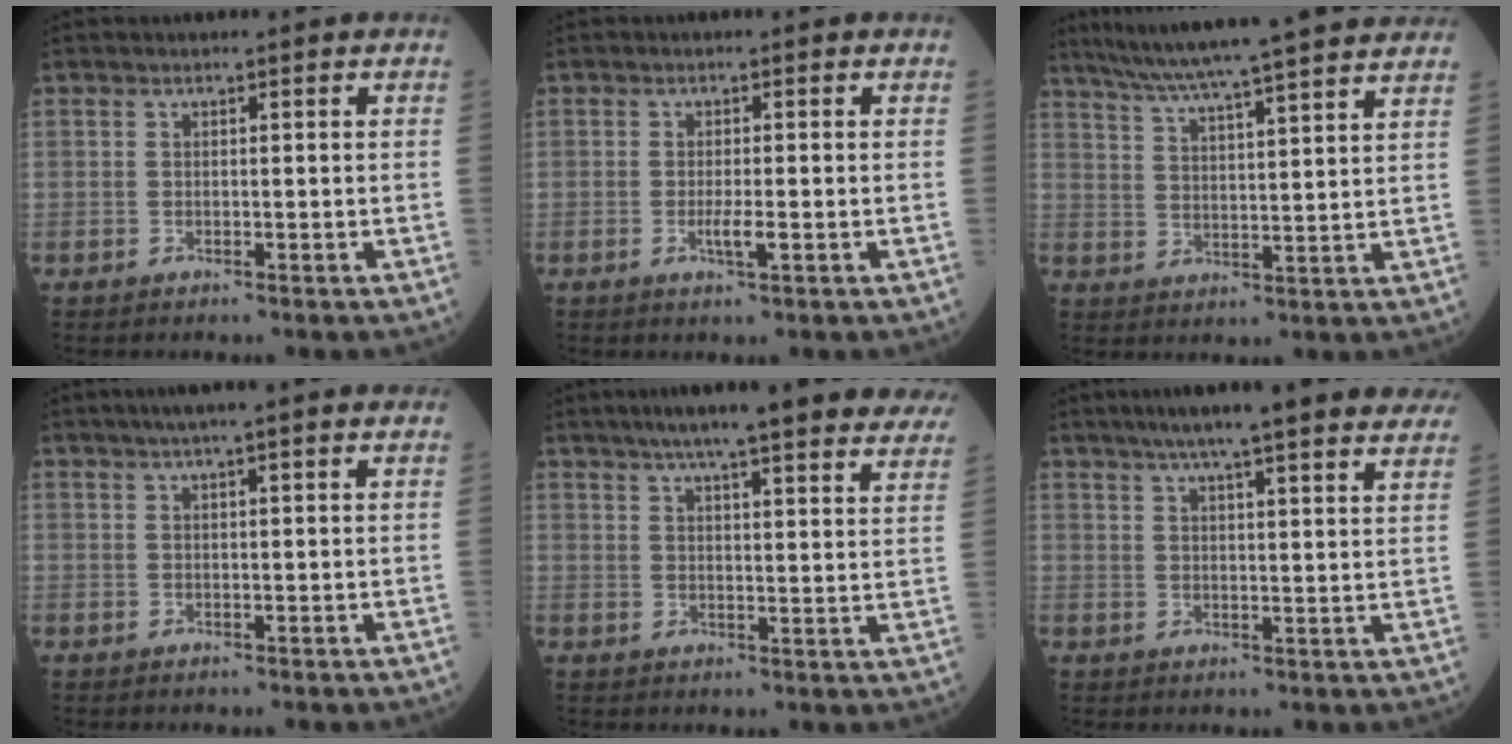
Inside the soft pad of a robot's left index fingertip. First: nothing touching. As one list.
[{"total": 2.2, "force": [-0.7, 0.2, 2.1], "torque": [-0.043, -0.004, -0.011]}, {"total": 21.9, "force": [19.3, -0.1, 10.3], "torque": [-0.174, 0.009, 0.265]}, {"total": 6.4, "force": [4.9, 0.2, 4.1], "torque": [-0.061, 0.032, 0.068]}, {"total": 24.1, "force": [20.5, 2.5, 12.3], "torque": [-0.173, -0.001, 0.247]}, {"total": 19.7, "force": [16.4, 1.5, 10.8], "torque": [-0.158, 0.026, 0.205]}]